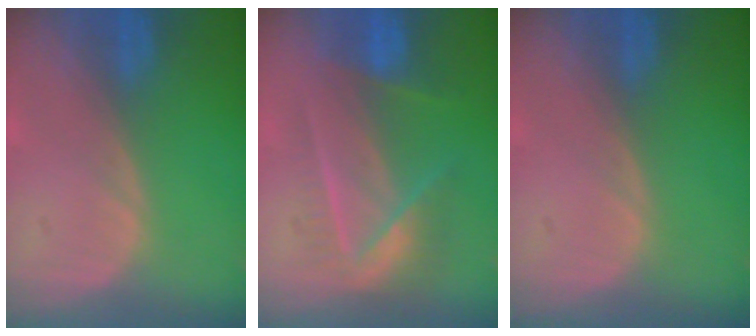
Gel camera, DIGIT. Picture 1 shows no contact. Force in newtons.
{"total": 7.3, "press": 6.6, "slide": 3.0}
{"total": 0.0}